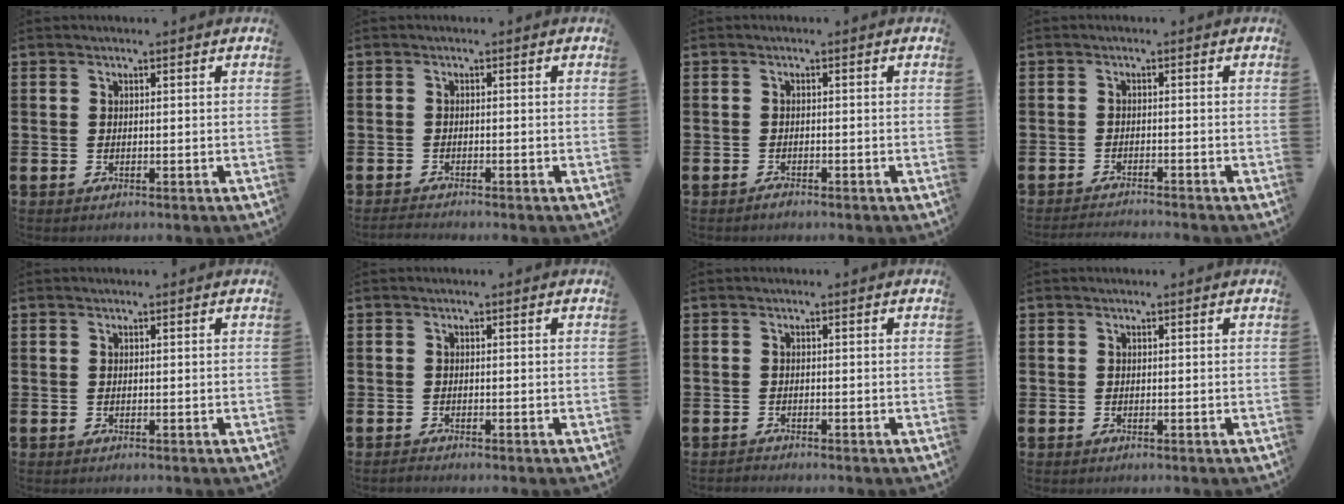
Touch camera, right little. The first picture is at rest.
{"total": 1.0, "force": [-0.9, 0.0, 0.3], "torque": [-0.006, 0.000, -0.019]}
{"total": 0.8, "force": [-0.7, 0.2, 0.2], "torque": [-0.005, -0.002, -0.014]}
{"total": 1.4, "force": [-1.4, -0.2, 0.1], "torque": [-0.002, 0.001, -0.027]}
{"total": 0.0}
{"total": 0.0}
{"total": 0.0}
{"total": 0.0}